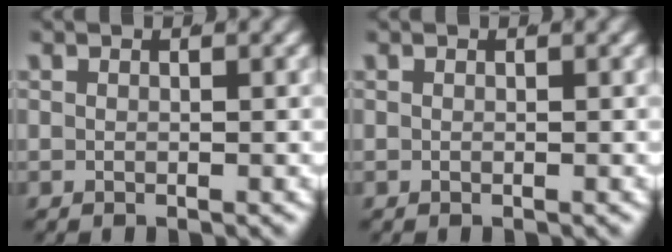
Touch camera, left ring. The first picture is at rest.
{"total": 0.0}